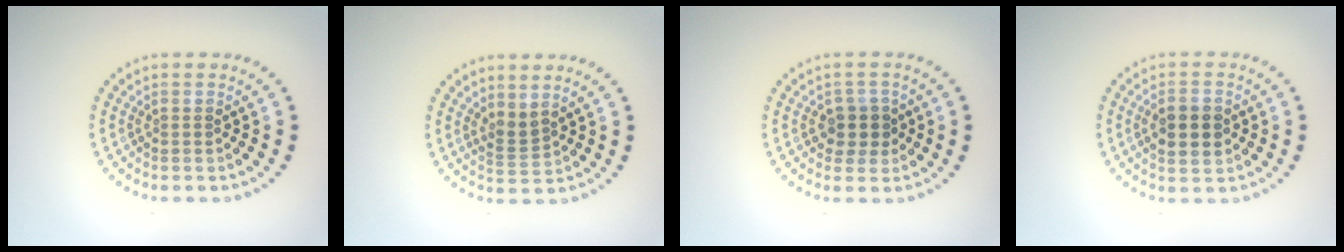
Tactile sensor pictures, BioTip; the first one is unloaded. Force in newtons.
{"total": 1.6, "press": 1.2, "slide": 1.1}
{"total": 2.5, "press": 2.2, "slide": 1.0}
{"total": 3.8, "press": 3.8, "slide": 0.1}